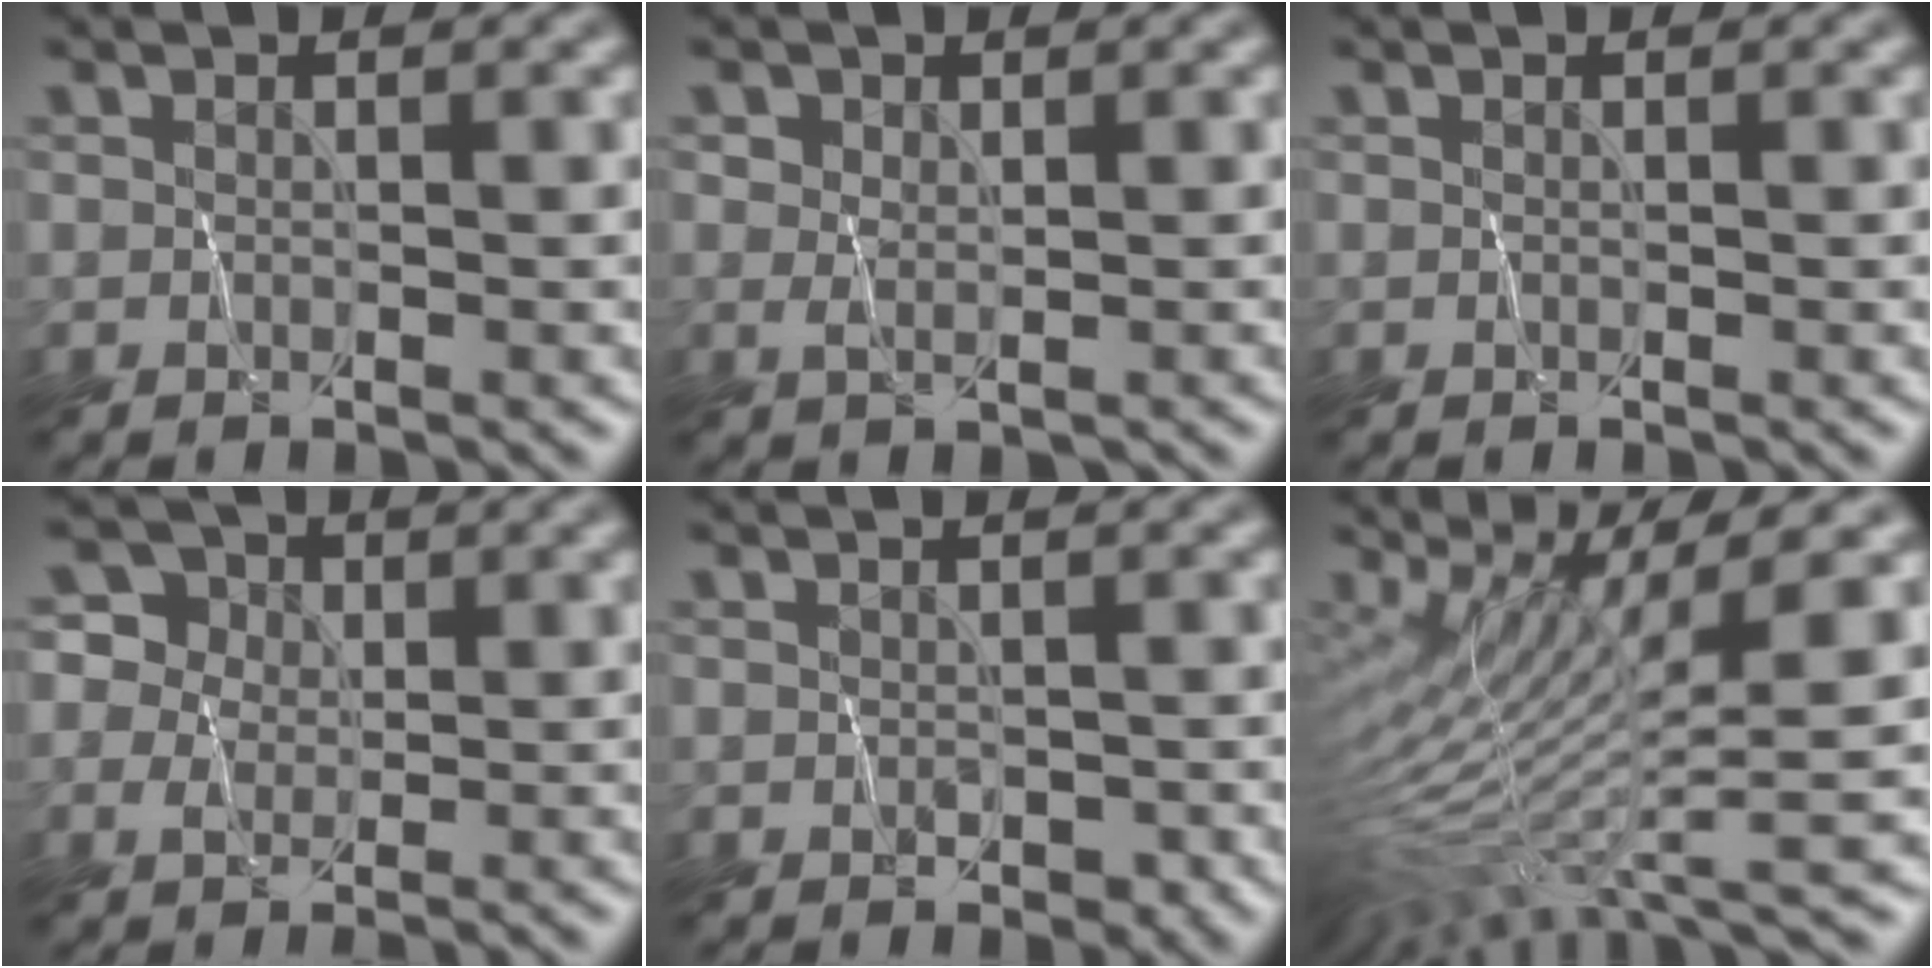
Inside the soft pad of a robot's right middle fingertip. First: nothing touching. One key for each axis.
{"total": 1.5, "fx": 0.5, "fy": 1.1, "fz": 0.8, "tx": -0.014, "ty": 0.002, "tz": 0.012}
{"total": 0.0}
{"total": 5.1, "fx": 0.2, "fy": 4.6, "fz": 2.1, "tx": -0.010, "ty": 0.037, "tz": -0.027}
{"total": 0.9, "fx": -0.2, "fy": 0.8, "fz": 0.5, "tx": -0.006, "ty": -0.008, "tz": -0.002}
{"total": 10.5, "fx": 0.1, "fy": 2.4, "fz": 10.2, "tx": -0.199, "ty": 0.002, "tz": 0.014}